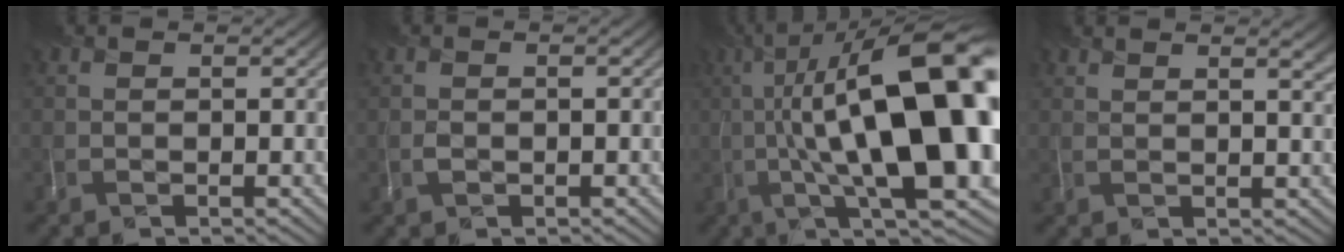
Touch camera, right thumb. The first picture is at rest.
{"total": 0.0}
{"total": 21.3, "force": [0.3, 7.3, 20.0], "torque": [-0.305, 0.033, 0.012]}
{"total": 3.7, "force": [2.7, 1.1, 2.4], "torque": [-0.025, 0.010, 0.035]}